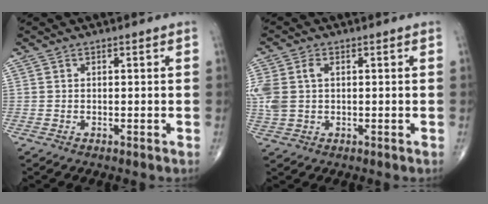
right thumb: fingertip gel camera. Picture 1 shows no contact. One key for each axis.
{"total": 7.5, "fx": 1.1, "fy": 5.0, "fz": 5.5, "tx": -0.147, "ty": 0.018, "tz": 0.030}